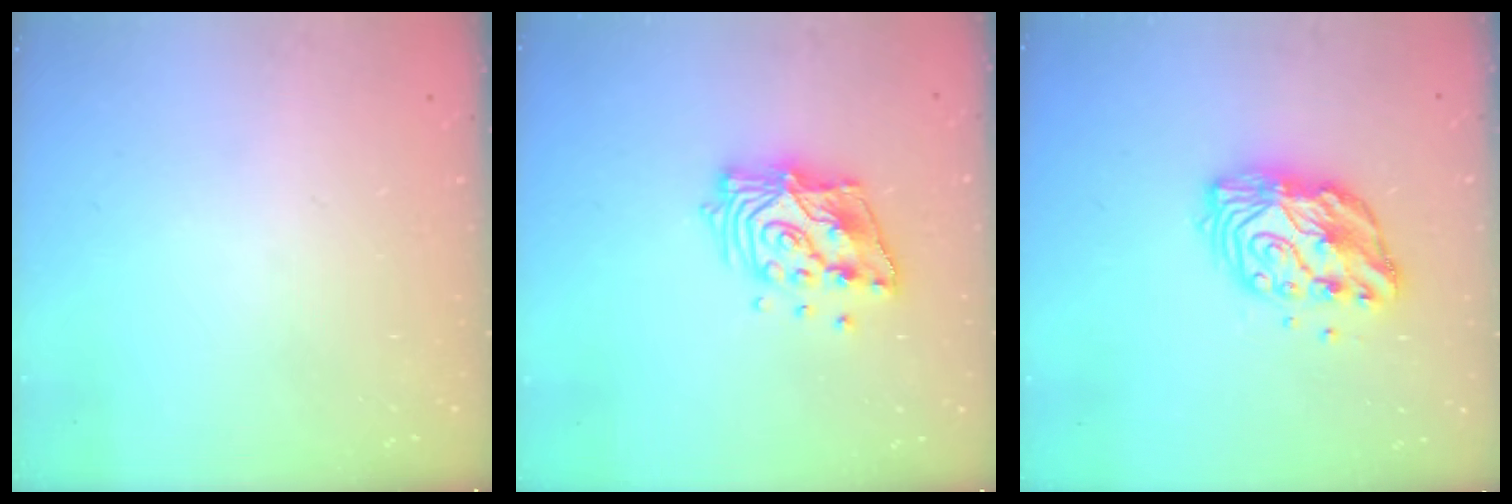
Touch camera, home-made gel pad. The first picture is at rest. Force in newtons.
{"total": 13.9, "press": 13.8, "slide": 1.5}
{"total": 12.8, "press": 12.8, "slide": 1.1}